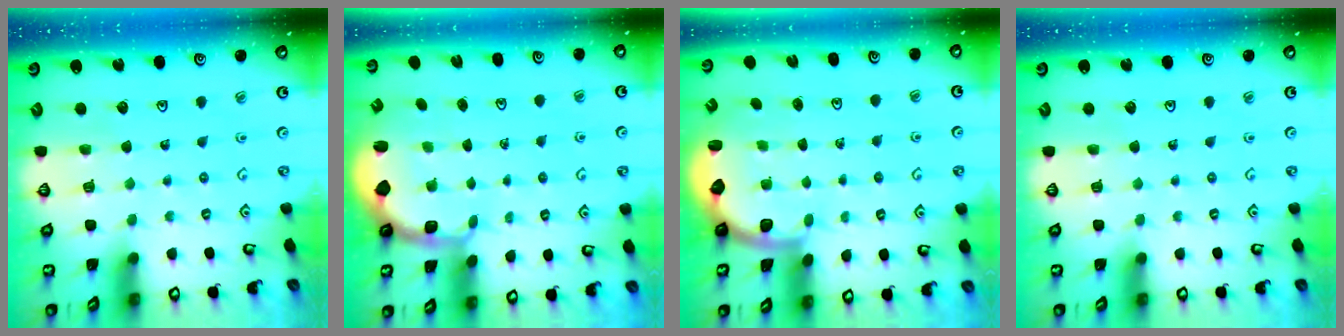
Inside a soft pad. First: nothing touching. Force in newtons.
{"total": 2.4, "press": 1.2, "slide": 2.1}
{"total": 2.1, "press": 1.9, "slide": 1.0}
{"total": 0.0}